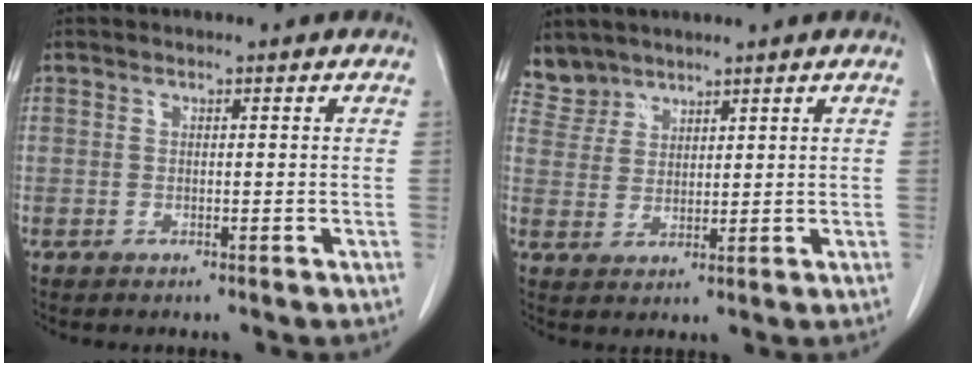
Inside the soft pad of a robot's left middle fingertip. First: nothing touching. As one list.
[{"total": 4.1, "force": [3.8, 1.5, -0.6], "torque": [0.013, 0.005, 0.084]}]